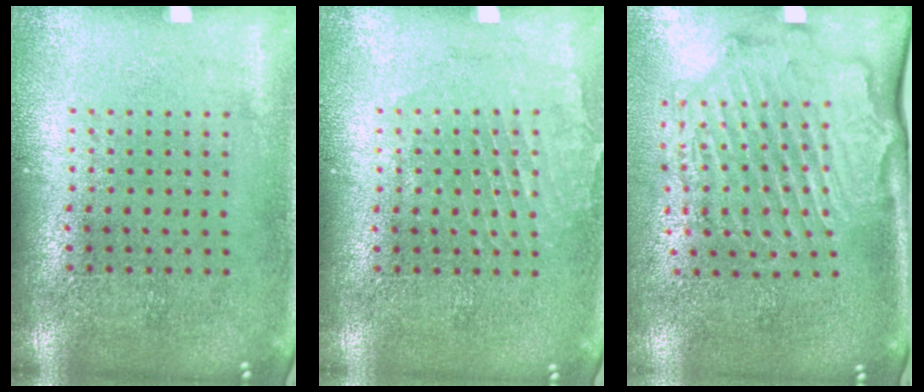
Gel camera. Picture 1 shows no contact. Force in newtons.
{"total": 1.2, "press": 1.2, "slide": 0.1}
{"total": 2.1, "press": 2.0, "slide": 0.4}